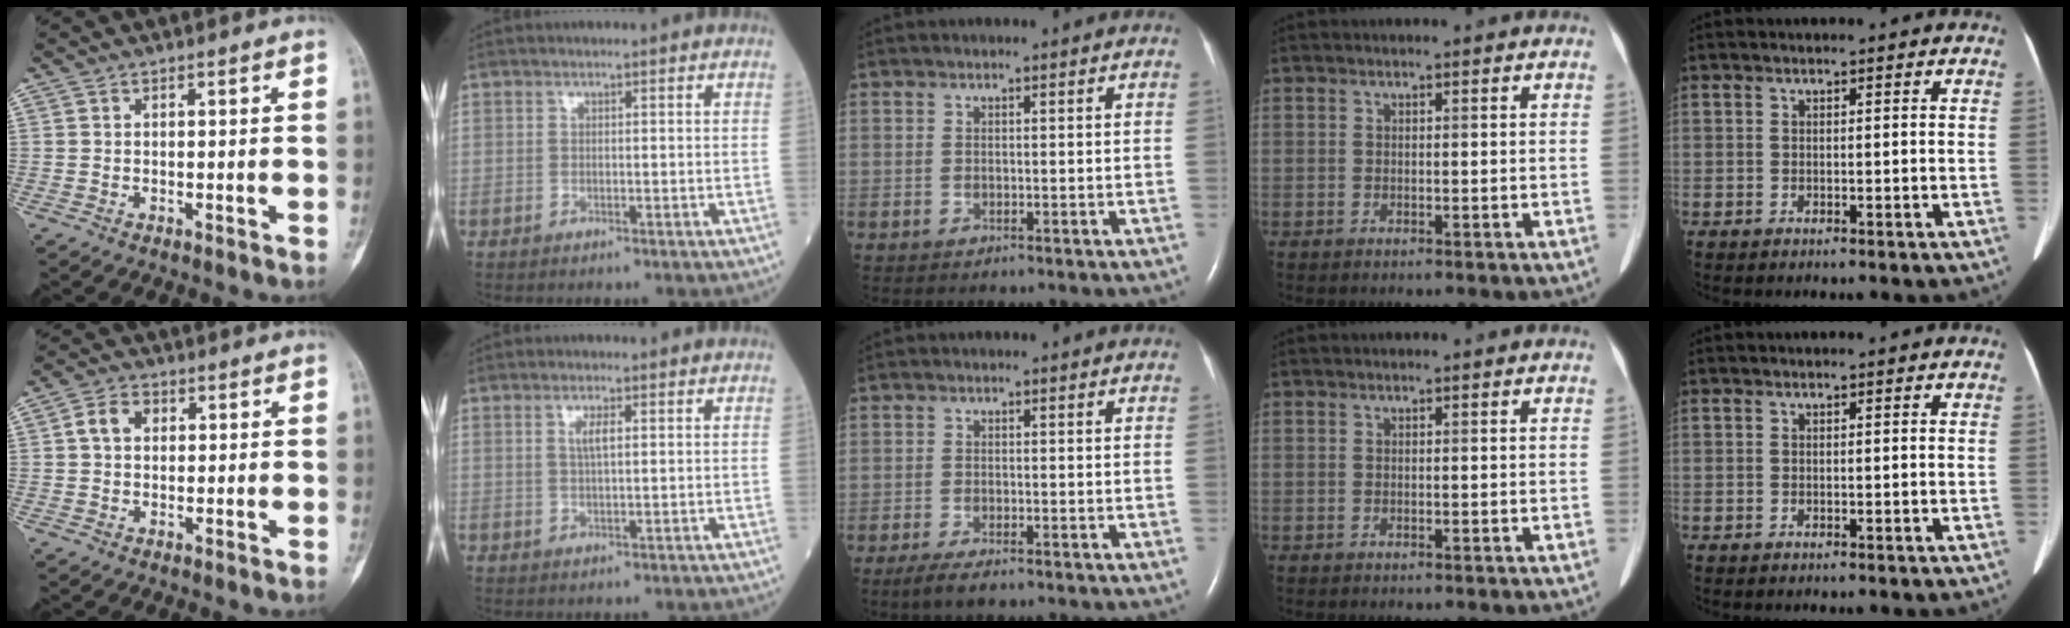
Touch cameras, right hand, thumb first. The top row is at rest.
{"thumb": {"total": 4.1, "force": [0.8, 3.0, 2.6], "torque": [-0.043, 0.011, 0.011]}, "index": {"total": 2.4, "force": [0.8, 0.4, 2.3], "torque": [-0.046, 0.001, 0.014]}, "middle": {"total": 3.1, "force": [-2.2, 0.6, 2.1], "torque": [-0.047, -0.008, -0.039]}}